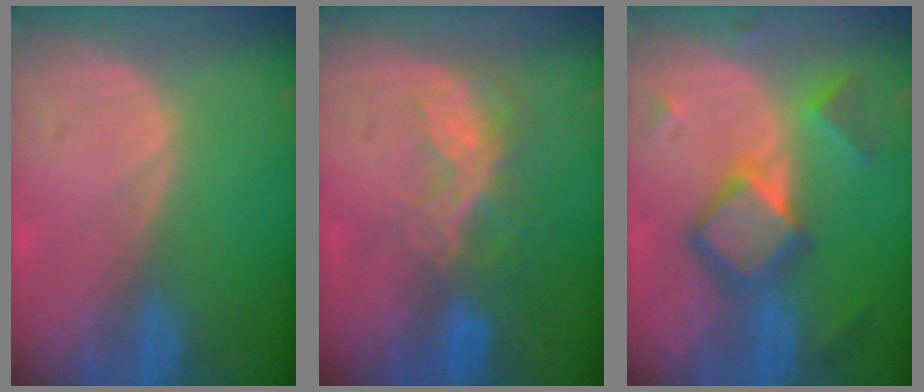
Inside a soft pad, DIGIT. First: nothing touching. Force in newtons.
{"total": 6.8, "press": 5.8, "slide": 3.4}
{"total": 7.9, "press": 7.8, "slide": 0.5}